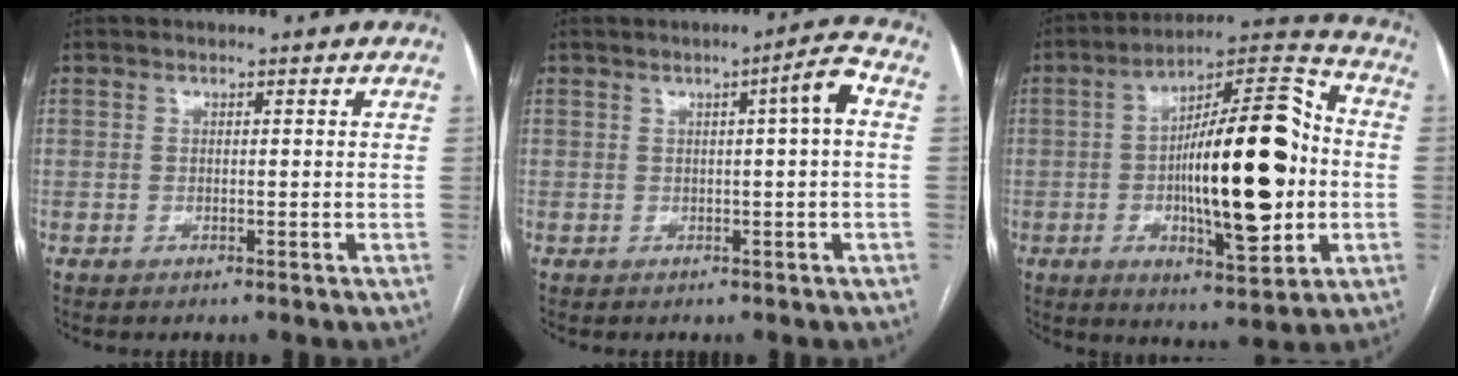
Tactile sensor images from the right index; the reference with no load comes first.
{"total": 3.7, "force": [0.3, -0.4, 3.6], "torque": [-0.051, 0.008, 0.004]}
{"total": 21.3, "force": [-1.7, 5.4, 20.5], "torque": [-0.329, 0.021, -0.024]}